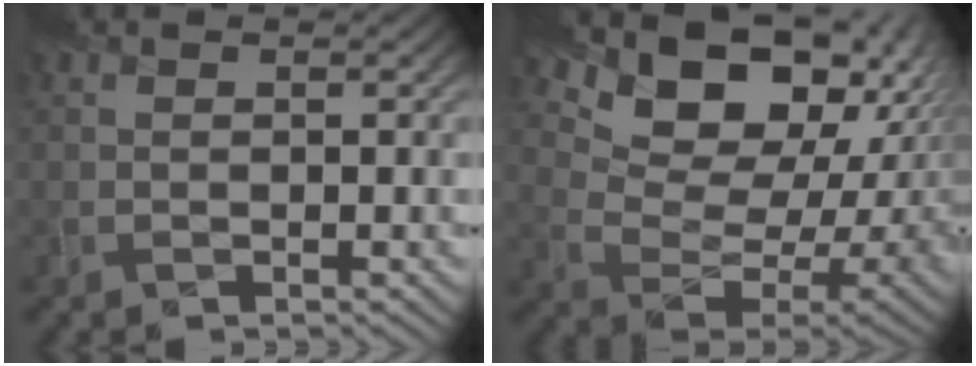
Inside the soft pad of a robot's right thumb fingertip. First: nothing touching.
{"total": 16.5, "force": [9.4, 9.6, 9.6], "torque": [-0.190, 0.016, 0.156]}